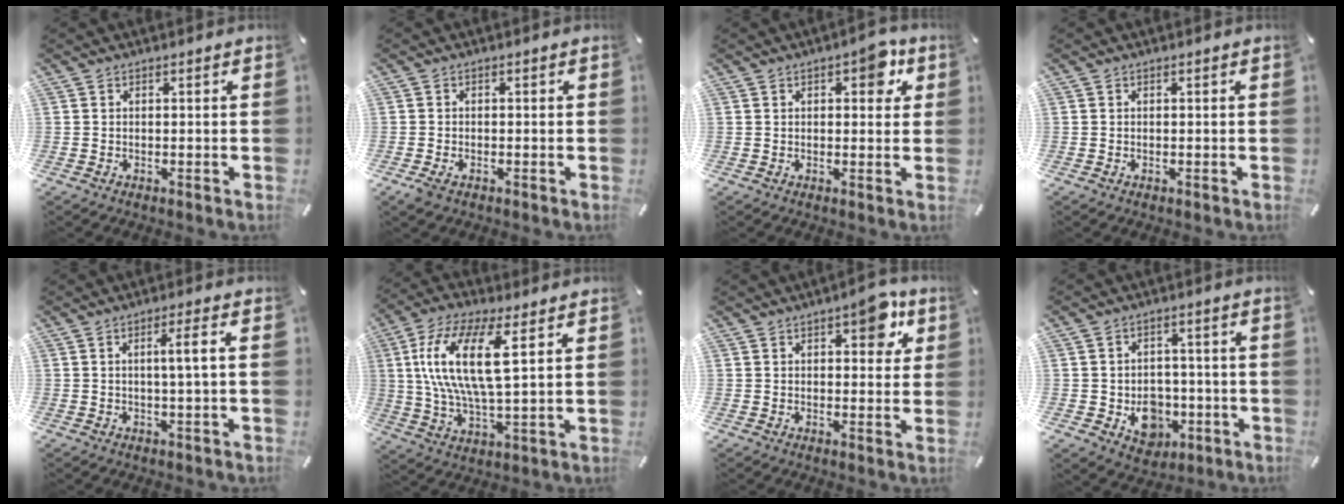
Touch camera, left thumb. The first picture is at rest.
{"total": 1.5, "force": [-0.8, 1.0, 0.9], "torque": [-0.017, 0.002, -0.015]}
{"total": 5.9, "force": [2.5, 3.0, 4.5], "torque": [-0.047, -0.007, 0.032]}
{"total": 0.0}
{"total": 5.2, "force": [0.7, 0.2, 5.1], "torque": [-0.097, -0.003, 0.006]}
{"total": 15.8, "force": [4.7, 5.3, 14.1], "torque": [-0.310, -0.005, 0.075]}
{"total": 7.4, "force": [3.8, 3.6, 5.3], "torque": [-0.055, -0.017, 0.057]}
{"total": 8.3, "force": [-1.8, 7.3, 3.6], "torque": [-0.024, 0.007, -0.024]}